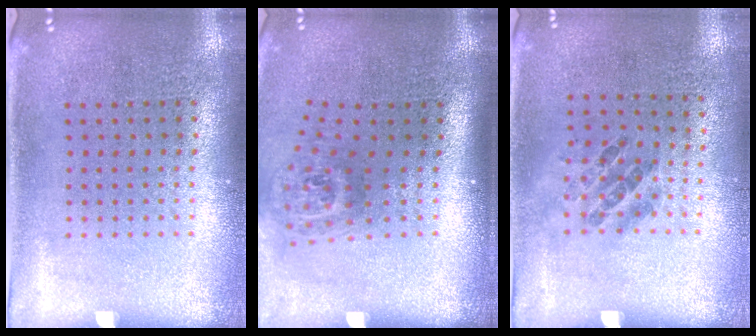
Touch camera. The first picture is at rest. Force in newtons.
{"total": 1.8, "press": 1.2, "slide": 1.4}
{"total": 1.1, "press": 0.6, "slide": 0.9}